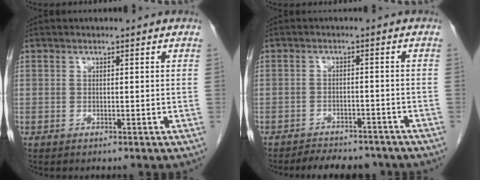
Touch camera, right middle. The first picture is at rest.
{"total": 8.4, "force": [-7.7, 2.7, 2.3], "torque": [-0.030, 0.001, -0.096]}